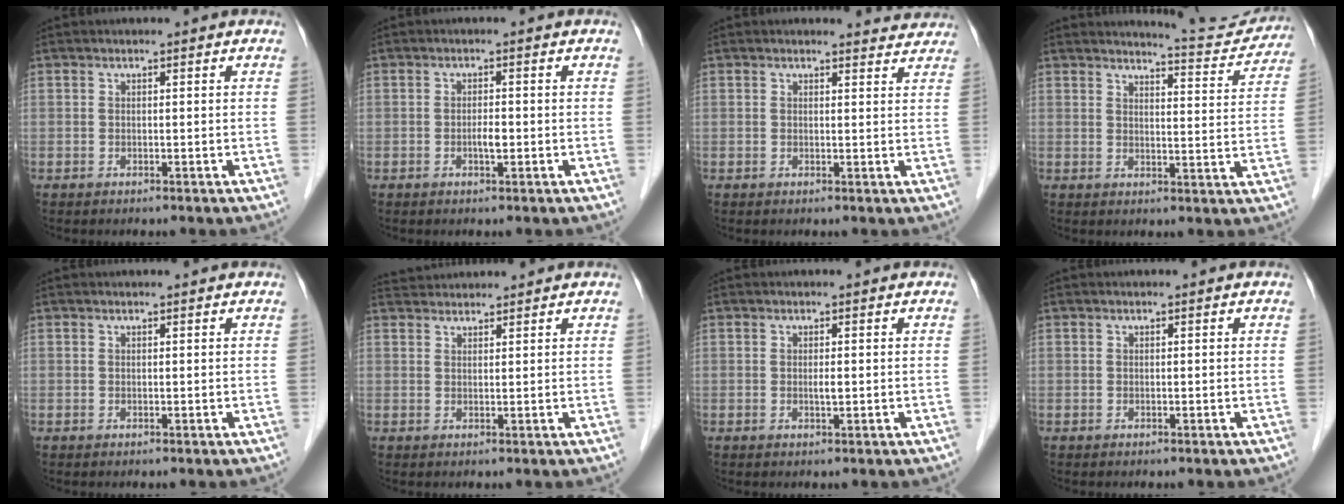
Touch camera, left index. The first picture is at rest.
{"total": 1.6, "force": [-0.5, 0.4, 1.5], "torque": [-0.027, 0.001, -0.009]}
{"total": 3.1, "force": [3.0, 0.7, -0.2], "torque": [0.000, -0.010, 0.018]}
{"total": 8.0, "force": [7.9, 0.1, 0.1], "torque": [-0.003, -0.022, 0.093]}
{"total": 0.7, "force": [0.7, 0.1, 0.1], "torque": [-0.005, 0.005, 0.007]}
{"total": 3.3, "force": [3.3, 0.3, 0.1], "torque": [-0.008, 0.031, 0.063]}
{"total": 0.9, "force": [0.0, 0.1, 0.8], "torque": [-0.016, -0.002, 0.000]}
{"total": 0.0}